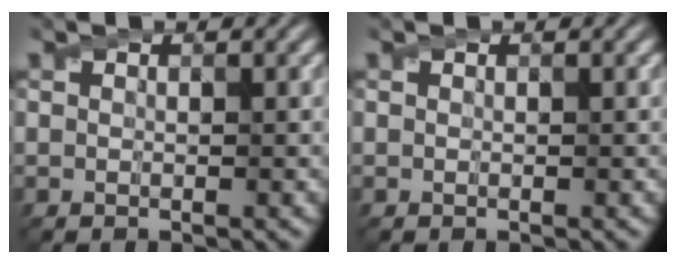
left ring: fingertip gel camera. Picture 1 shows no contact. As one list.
[{"total": 0.0}]